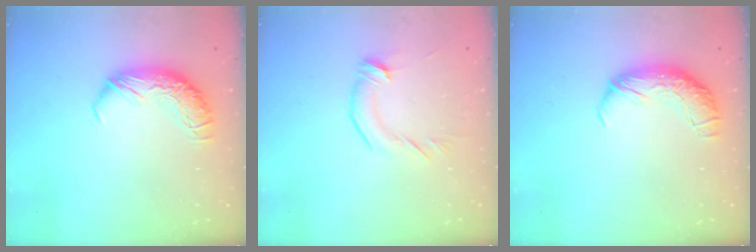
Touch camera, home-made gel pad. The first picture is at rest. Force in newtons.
{"total": 2.6, "press": 2.6, "slide": 0.4}
{"total": 2.4, "press": 1.1, "slide": 2.2}